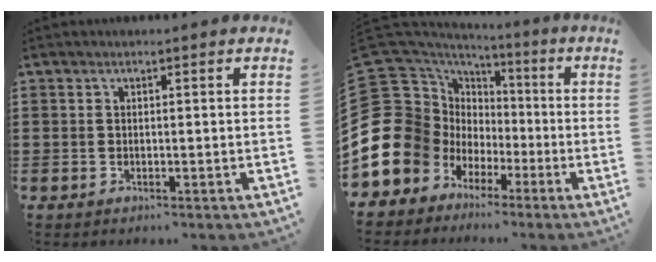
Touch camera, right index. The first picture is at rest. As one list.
[{"total": 18.1, "force": [-4.8, 15.9, 7.2], "torque": [-0.195, -0.008, -0.066]}]